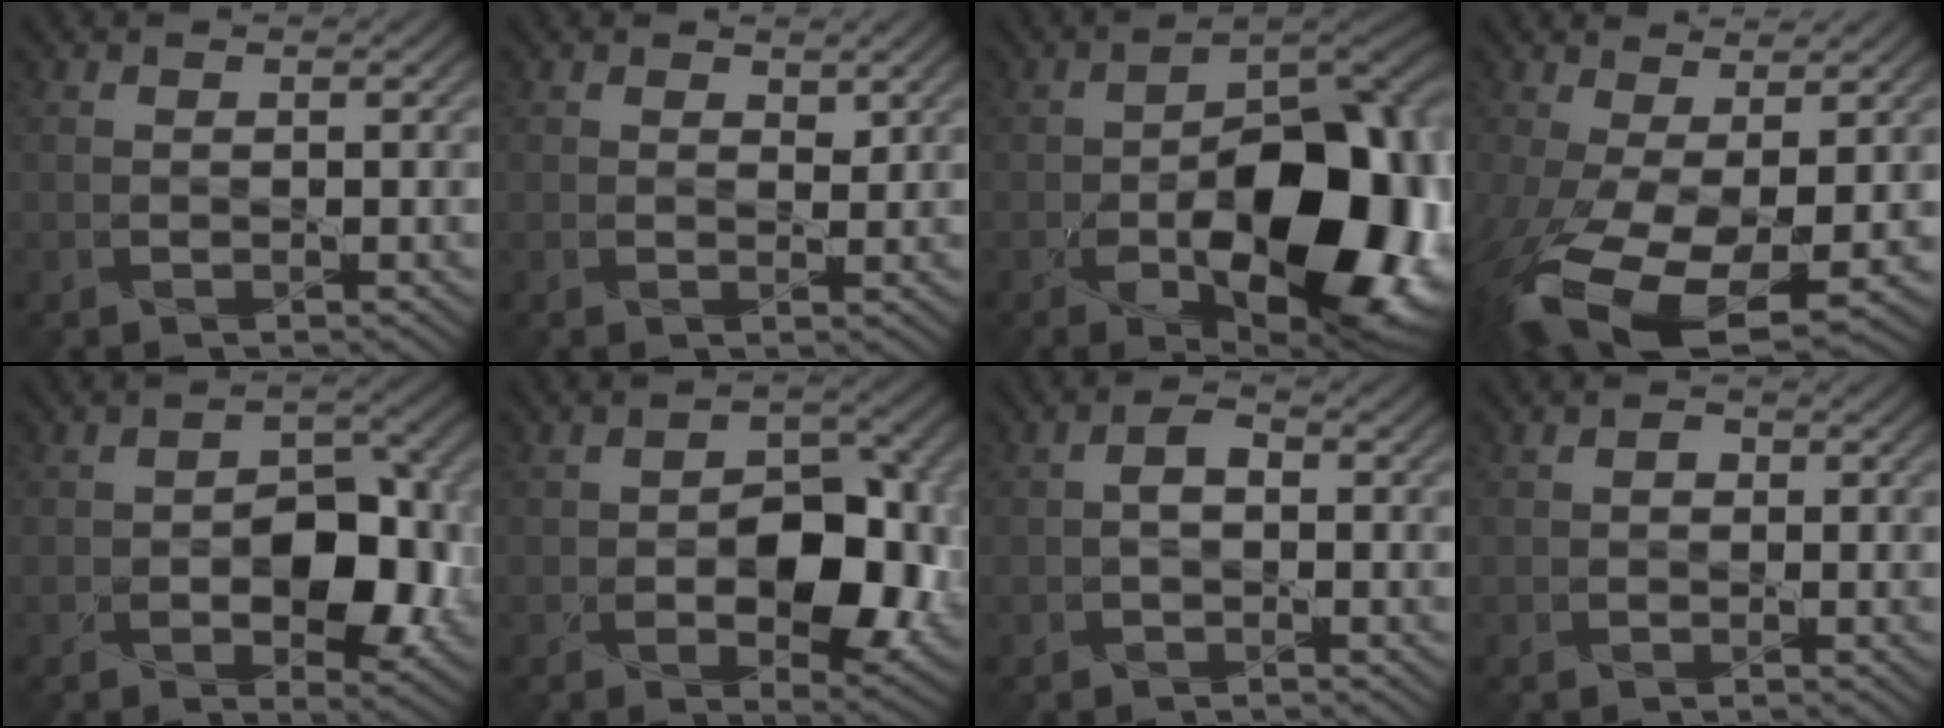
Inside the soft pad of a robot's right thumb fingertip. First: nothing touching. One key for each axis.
{"total": 1.4, "fx": 0.9, "fy": 0.7, "fz": 0.8, "tx": -0.017, "ty": -0.003, "tz": 0.018}
{"total": 18.2, "fx": -5.2, "fy": 9.6, "fz": 14.6, "tx": -0.185, "ty": -0.024, "tz": -0.066}
{"total": 14.2, "fx": -2.9, "fy": 6.9, "fz": 12.1, "tx": -0.281, "ty": -0.045, "tz": -0.030}
{"total": 8.0, "fx": -2.0, "fy": 4.7, "fz": 6.1, "tx": -0.085, "ty": -0.008, "tz": -0.028}
{"total": 9.4, "fx": -2.1, "fy": 5.5, "fz": 7.3, "tx": -0.106, "ty": -0.011, "tz": -0.026}
{"total": 1.7, "fx": -0.4, "fy": 0.9, "fz": 1.4, "tx": -0.026, "ty": 0.006, "tz": -0.010}
{"total": 0.8, "fx": -0.2, "fy": 0.7, "fz": 0.4, "tx": -0.004, "ty": -0.002, "tz": -0.007}